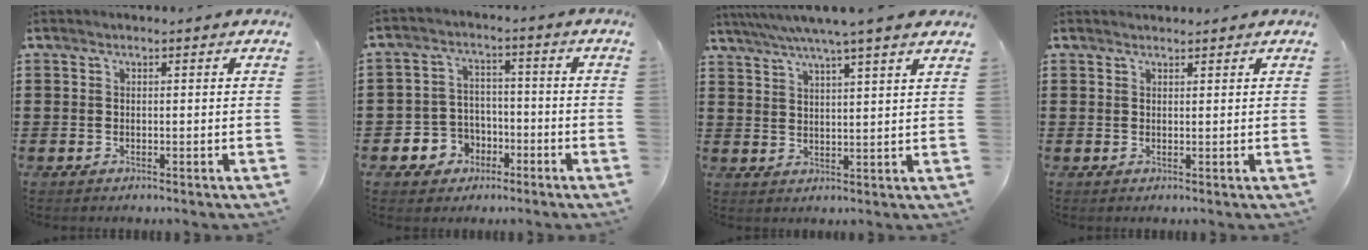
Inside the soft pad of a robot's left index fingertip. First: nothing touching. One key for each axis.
{"total": 5.0, "fx": -2.5, "fy": 4.2, "fz": 0.9, "tx": -0.035, "ty": 0.013, "tz": -0.050}
{"total": 5.4, "fx": 4.4, "fy": -0.6, "fz": 3.1, "tx": -0.072, "ty": -0.016, "tz": 0.075}
{"total": 0.8, "fx": 0.8, "fy": 0.1, "fz": 0.1, "tx": -0.003, "ty": 0.000, "tz": 0.017}